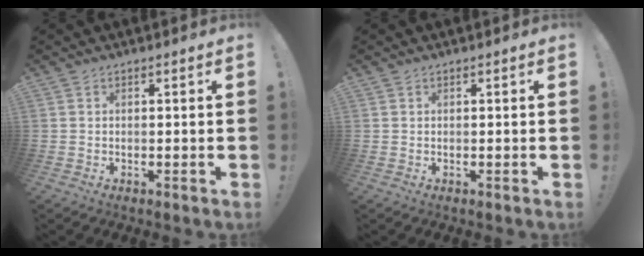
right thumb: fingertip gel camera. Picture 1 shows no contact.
{"total": 0.0}